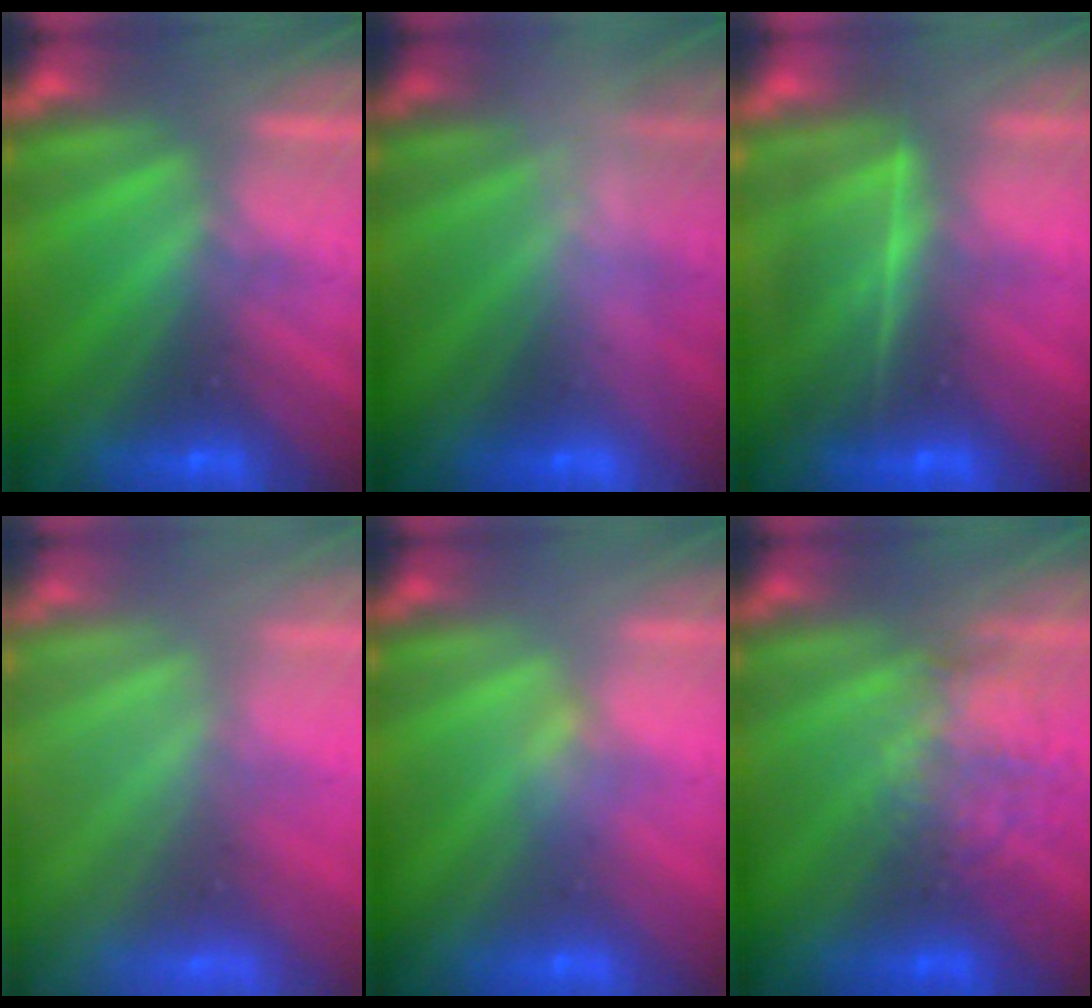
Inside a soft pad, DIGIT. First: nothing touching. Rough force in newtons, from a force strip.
{"total": 2.8}
{"total": 8.6}
{"total": 8.6}
{"total": 2.4}
{"total": 2.1}